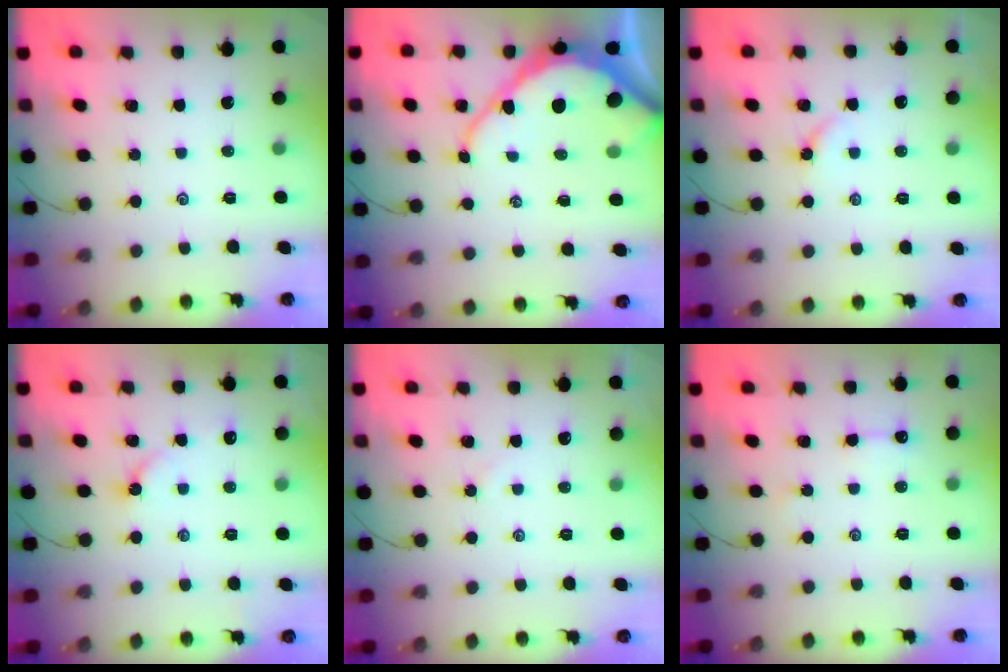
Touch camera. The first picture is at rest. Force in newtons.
{"total": 12.6, "press": 12.6, "slide": 1.3}
{"total": 5.9, "press": 5.8, "slide": 0.7}
{"total": 2.2, "press": 2.2, "slide": 0.4}
{"total": 2.7, "press": 2.7, "slide": 0.4}
{"total": 3.0, "press": 3.0, "slide": 0.4}